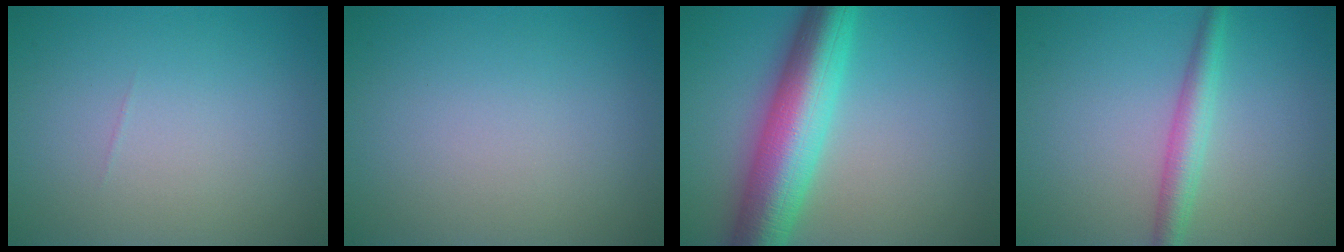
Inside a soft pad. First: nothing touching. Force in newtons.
{"total": 0.0}
{"total": 9.3, "press": 9.3, "slide": 0.3}
{"total": 2.8, "press": 2.8, "slide": 0.0}